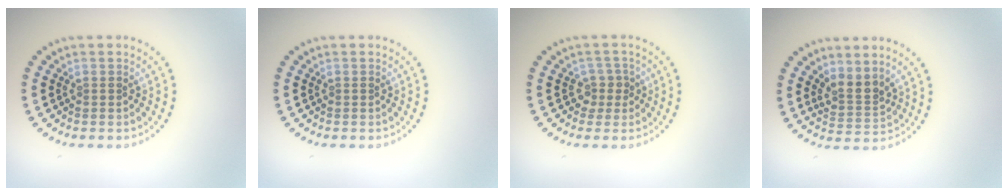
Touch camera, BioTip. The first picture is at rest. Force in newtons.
{"total": 0.0}
{"total": 1.7, "press": 1.3, "slide": 1.1}
{"total": 2.6, "press": 1.9, "slide": 1.7}